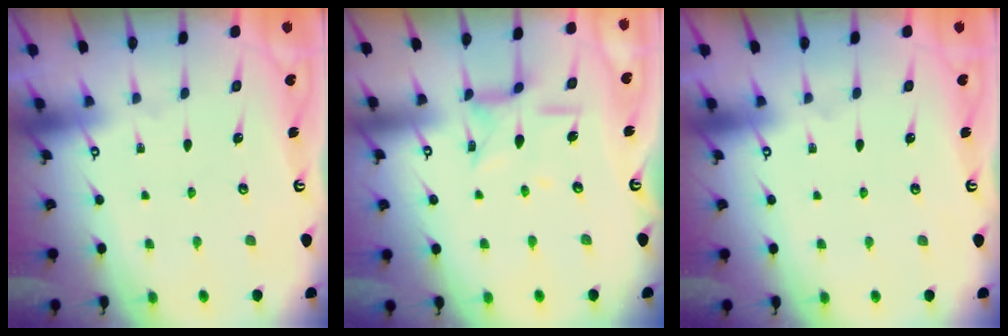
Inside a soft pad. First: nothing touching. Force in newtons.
{"total": 10.2, "press": 10.2, "slide": 0.8}
{"total": 0.0}